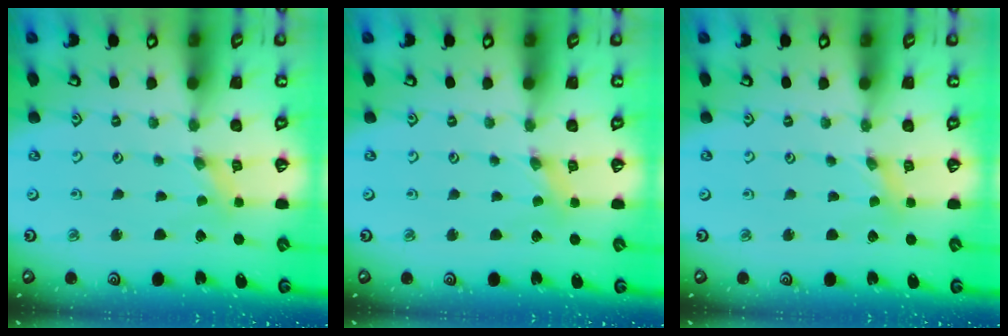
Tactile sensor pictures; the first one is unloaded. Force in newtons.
{"total": 1.3, "press": 1.3, "slide": 0.2}
{"total": 0.0}